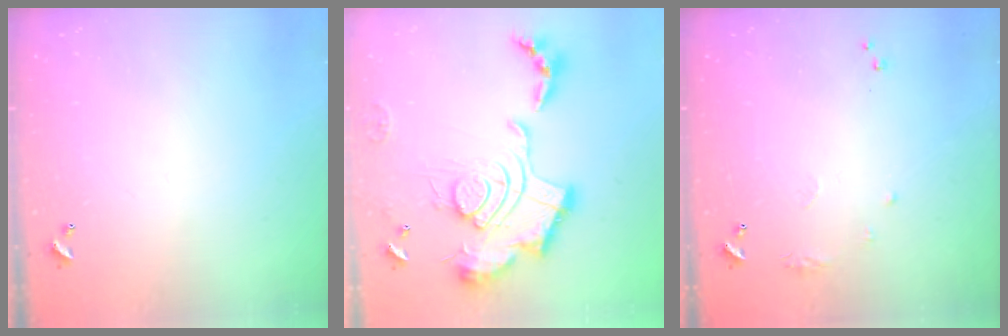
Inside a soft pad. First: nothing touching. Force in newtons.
{"total": 2.5, "press": 1.9, "slide": 1.7}
{"total": 7.4, "press": 7.4, "slide": 0.8}